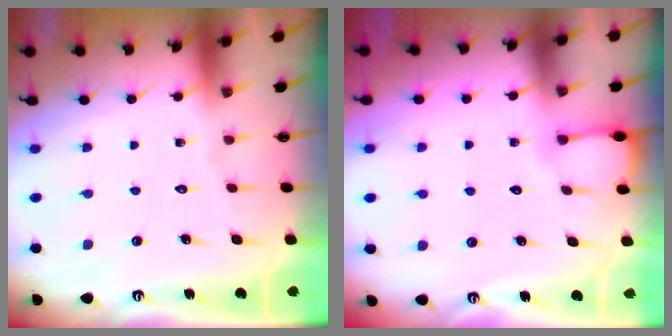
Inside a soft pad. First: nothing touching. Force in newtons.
{"total": 2.4, "press": 2.4, "slide": 0.3}